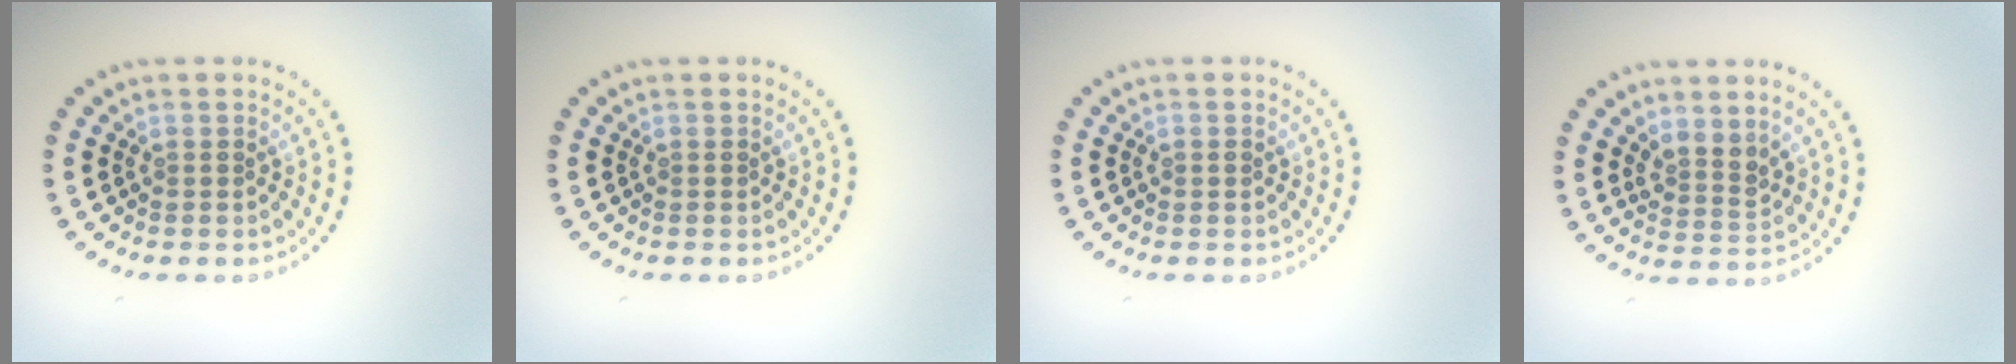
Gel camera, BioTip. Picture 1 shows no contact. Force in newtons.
{"total": 0.0}
{"total": 0.6, "press": 0.6, "slide": 0.0}
{"total": 2.3, "press": 1.8, "slide": 1.5}